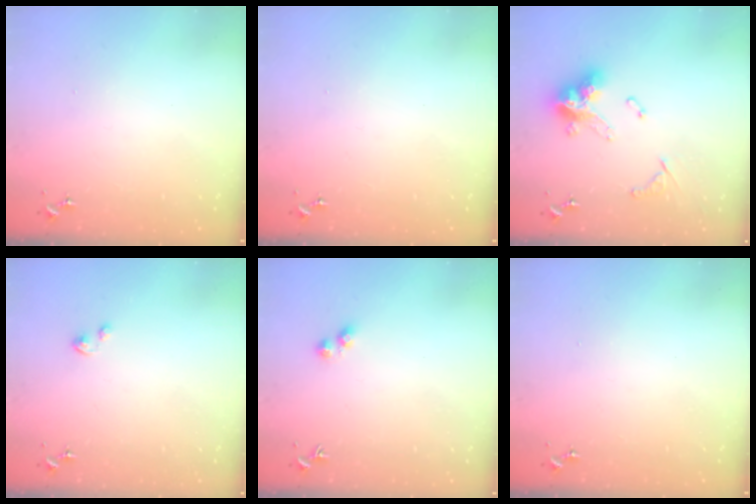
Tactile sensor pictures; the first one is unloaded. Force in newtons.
{"total": 0.0}
{"total": 16.0, "press": 16.0, "slide": 1.4}
{"total": 0.9, "press": 0.9, "slide": 0.1}
{"total": 2.8, "press": 2.8, "slide": 0.5}
{"total": 0.0}